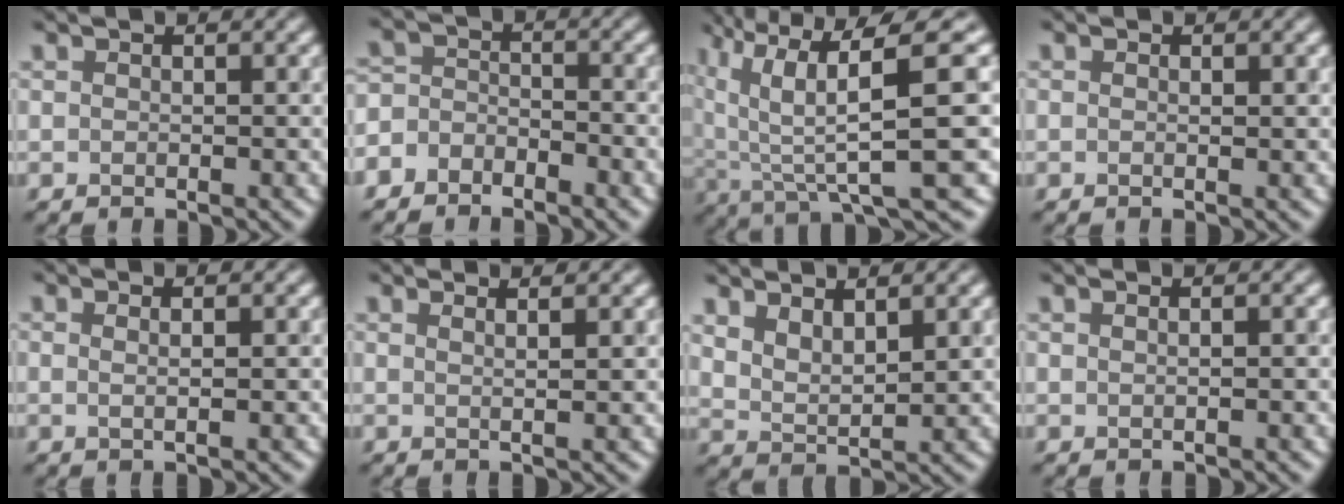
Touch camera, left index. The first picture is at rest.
{"total": 2.9, "force": [-2.6, 1.3, 0.1], "torque": [0.011, 0.004, -0.053]}
{"total": 10.5, "force": [3.5, 2.0, 9.6], "torque": [-0.167, 0.017, 0.087]}
{"total": 0.7, "force": [0.2, 0.2, 0.6], "torque": [-0.004, -0.003, -0.006]}
{"total": 2.1, "force": [0.8, 1.0, 1.6], "torque": [-0.009, 0.005, -0.008]}
{"total": 3.0, "force": [1.8, 1.2, 2.1], "torque": [-0.007, 0.020, -0.008]}
{"total": 2.6, "force": [2.0, 0.7, 1.4], "torque": [-0.032, -0.004, 0.048]}
{"total": 1.8, "force": [0.8, 1.0, 1.2], "torque": [0.003, 0.011, -0.010]}